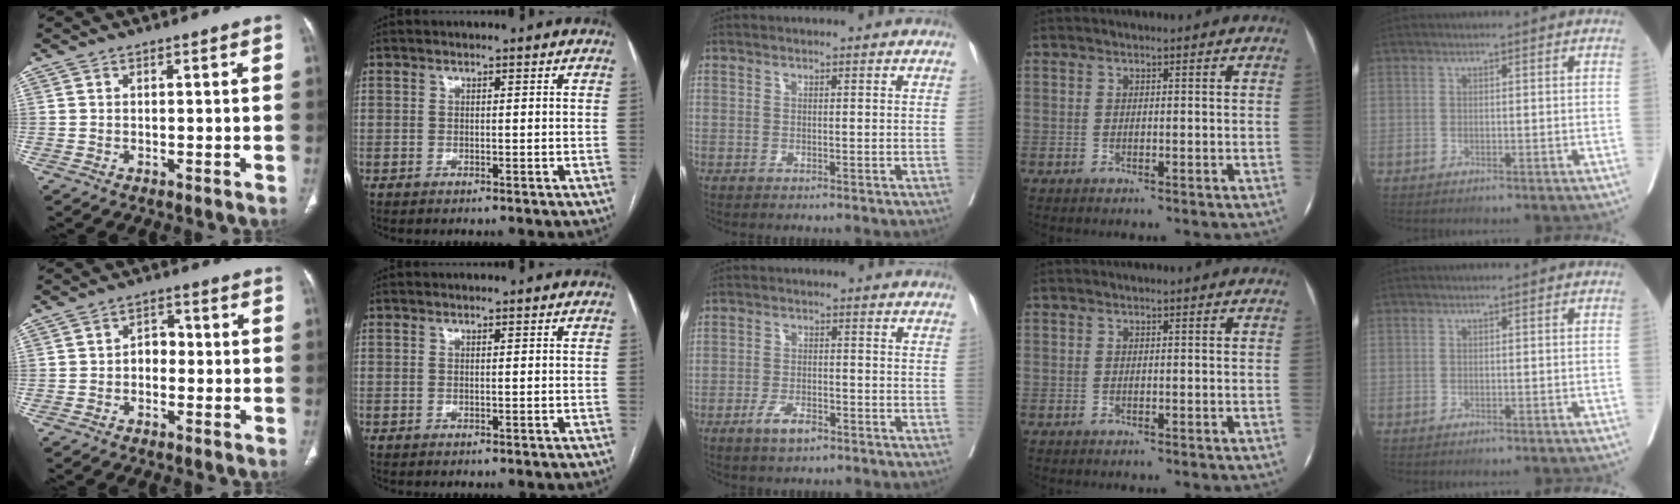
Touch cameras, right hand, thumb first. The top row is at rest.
{"thumb": {"total": 3.5, "force": [-0.8, 2.7, 2.1], "torque": [-0.013, 0.019, -0.023]}, "middle": {"total": 4.2, "force": [-2.6, 1.5, 2.9], "torque": [-0.057, 0.000, -0.045]}}